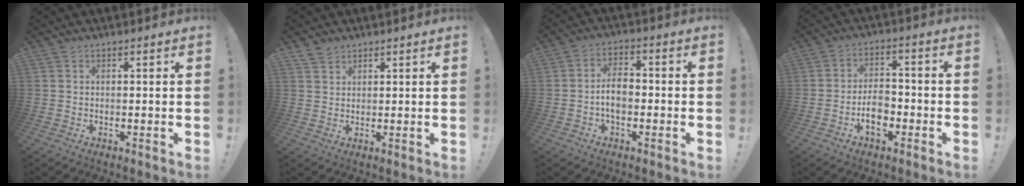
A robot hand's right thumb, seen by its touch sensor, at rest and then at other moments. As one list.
[{"total": 2.6, "force": [2.3, 1.2, 0.4], "torque": [-0.010, -0.013, 0.044]}, {"total": 7.1, "force": [-1.7, 4.2, 5.5], "torque": [-0.098, 0.009, -0.034]}, {"total": 7.7, "force": [-3.1, 4.9, 5.0], "torque": [-0.078, 0.011, -0.055]}]